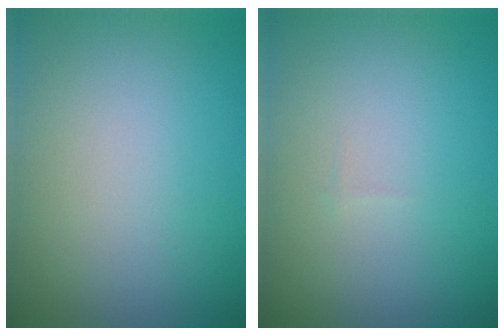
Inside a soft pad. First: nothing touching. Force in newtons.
{"total": 0.0}